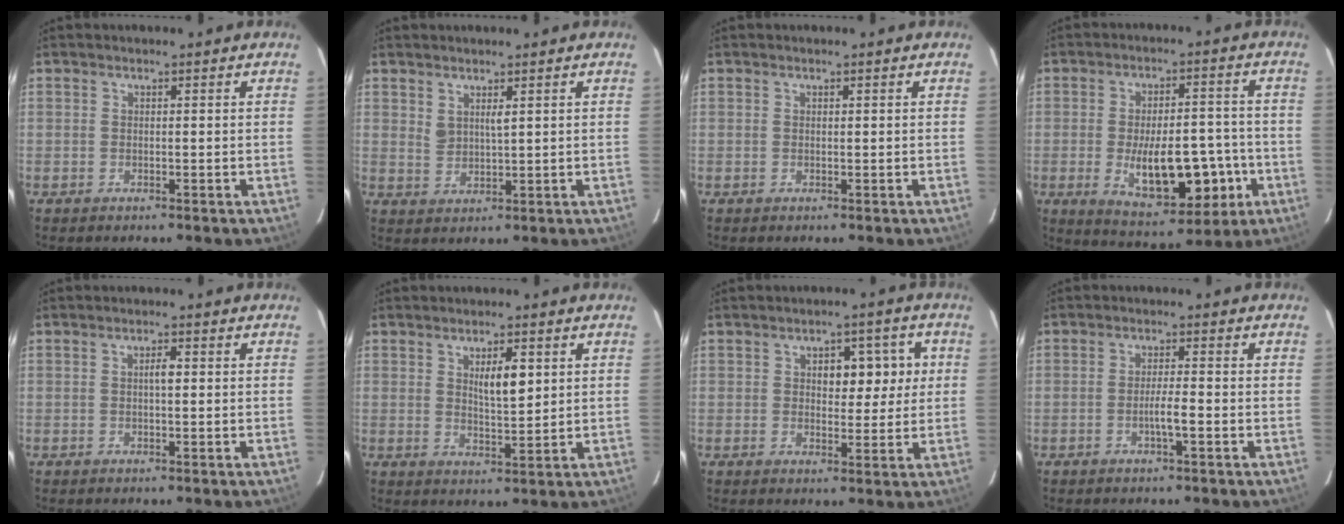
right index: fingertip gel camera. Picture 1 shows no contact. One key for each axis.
{"total": 2.8, "fx": 1.7, "fy": 0.7, "fz": 2.2, "tx": -0.048, "ty": -0.004, "tz": 0.039}
{"total": 0.0}
{"total": 14.0, "fx": -3.7, "fy": 5.7, "fz": 12.2, "tx": -0.188, "ty": 0.006, "tz": -0.042}
{"total": 1.7, "fx": 0.3, "fy": 0.4, "fz": 1.7, "tx": -0.029, "ty": 0.004, "tz": 0.004}
{"total": 5.2, "fx": 1.8, "fy": 1.3, "fz": 4.6, "tx": -0.079, "ty": -0.003, "tz": 0.035}
{"total": 6.5, "fx": 1.6, "fy": 3.6, "fz": 5.1, "tx": -0.059, "ty": 0.021, "tz": 0.026}
{"total": 3.0, "fx": -1.0, "fy": 0.0, "fz": 2.8, "tx": -0.051, "ty": -0.001, "tz": -0.018}